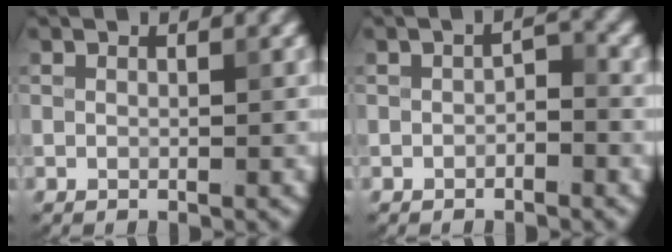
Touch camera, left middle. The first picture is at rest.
{"total": 1.4, "force": [-0.6, 0.8, 1.0], "torque": [-0.017, 0.005, -0.011]}